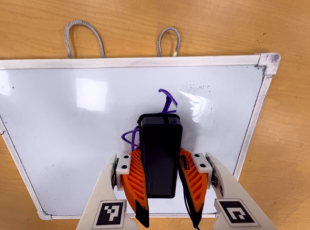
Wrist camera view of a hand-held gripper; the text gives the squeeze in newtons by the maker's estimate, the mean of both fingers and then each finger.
{"total": 15.1, "left": 15.9, "right": 14.2}